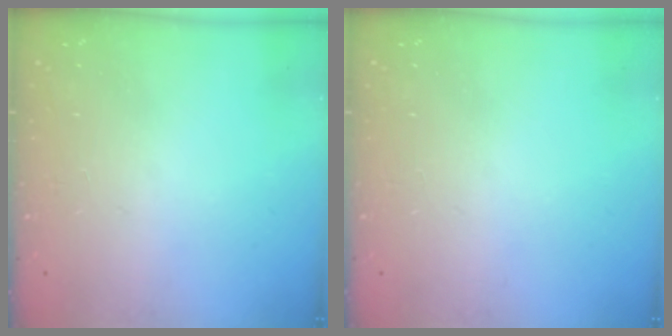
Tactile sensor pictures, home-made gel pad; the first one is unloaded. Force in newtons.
{"total": 0.0}